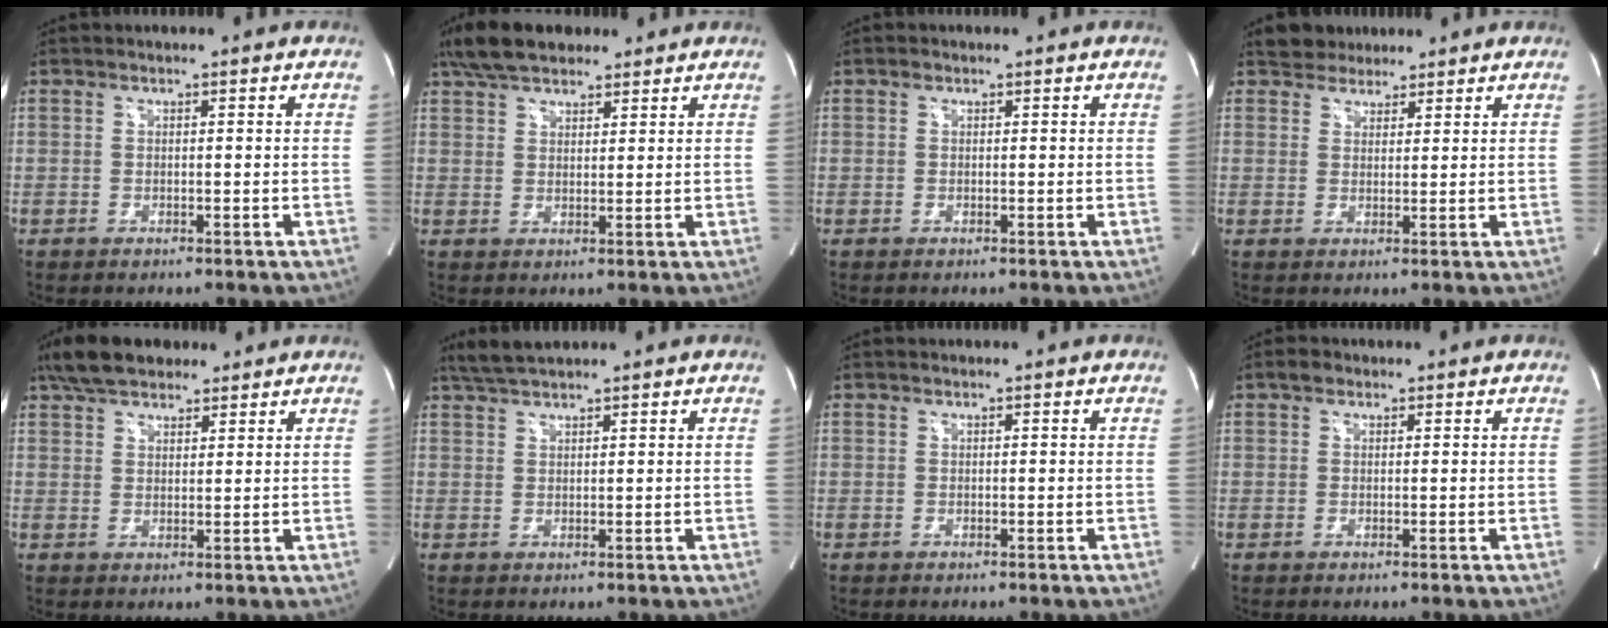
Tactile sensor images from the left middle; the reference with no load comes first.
{"total": 8.7, "force": [6.9, 3.3, 4.1], "torque": [-0.078, 0.029, 0.124]}
{"total": 0.5, "force": [0.3, 0.4, 0.2], "torque": [-0.004, 0.003, 0.004]}
{"total": 3.7, "force": [3.2, 2.0, 0.2], "torque": [-0.004, 0.015, 0.052]}
{"total": 8.9, "force": [7.0, 3.6, 4.1], "torque": [-0.074, 0.028, 0.125]}
{"total": 3.8, "force": [3.4, 0.2, 1.7], "torque": [-0.039, 0.017, 0.068]}
{"total": 0.0}
{"total": 1.4, "force": [0.9, 0.9, 0.5], "torque": [-0.013, 0.010, 0.013]}